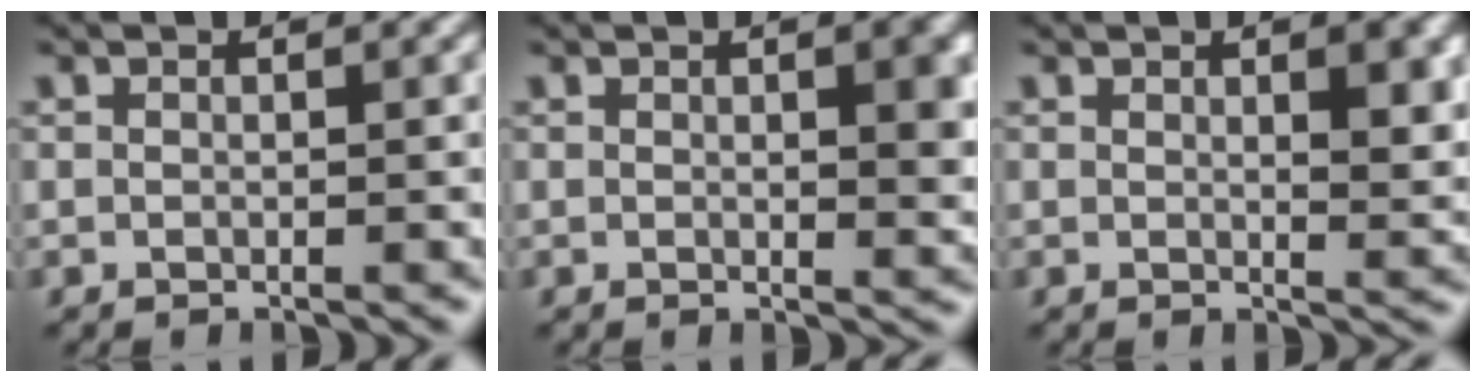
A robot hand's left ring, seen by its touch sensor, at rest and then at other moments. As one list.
[{"total": 3.7, "force": [1.0, 0.9, 3.4], "torque": [-0.041, -0.002, 0.018]}, {"total": 3.6, "force": [1.4, 1.1, 3.1], "torque": [-0.038, -0.004, 0.024]}]